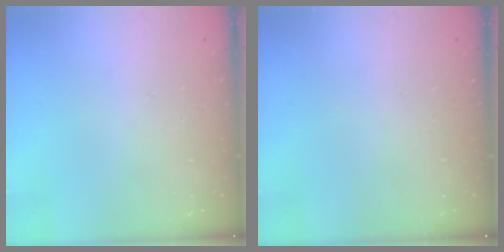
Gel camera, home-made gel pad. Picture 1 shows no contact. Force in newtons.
{"total": 0.0}